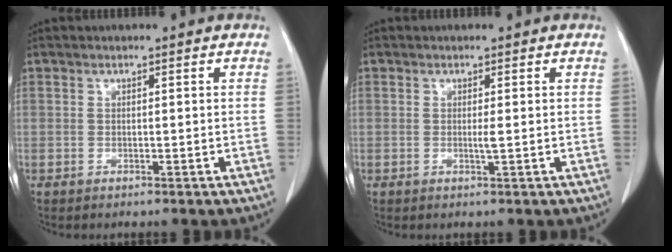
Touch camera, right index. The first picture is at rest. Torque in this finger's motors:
{"motor_torque": [0.54, 0.20, 0.13, 0.06]}